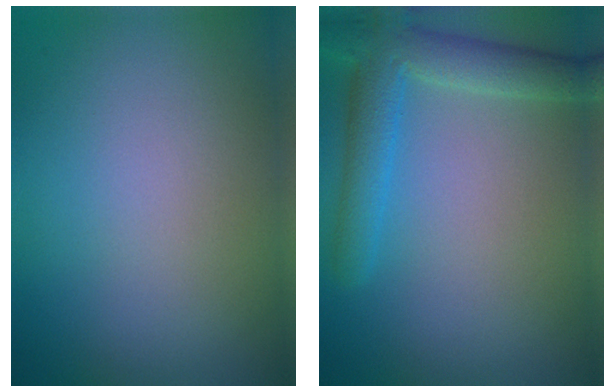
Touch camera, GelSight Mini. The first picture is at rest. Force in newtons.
{"total": 4.6, "press": 4.6, "slide": 0.2}